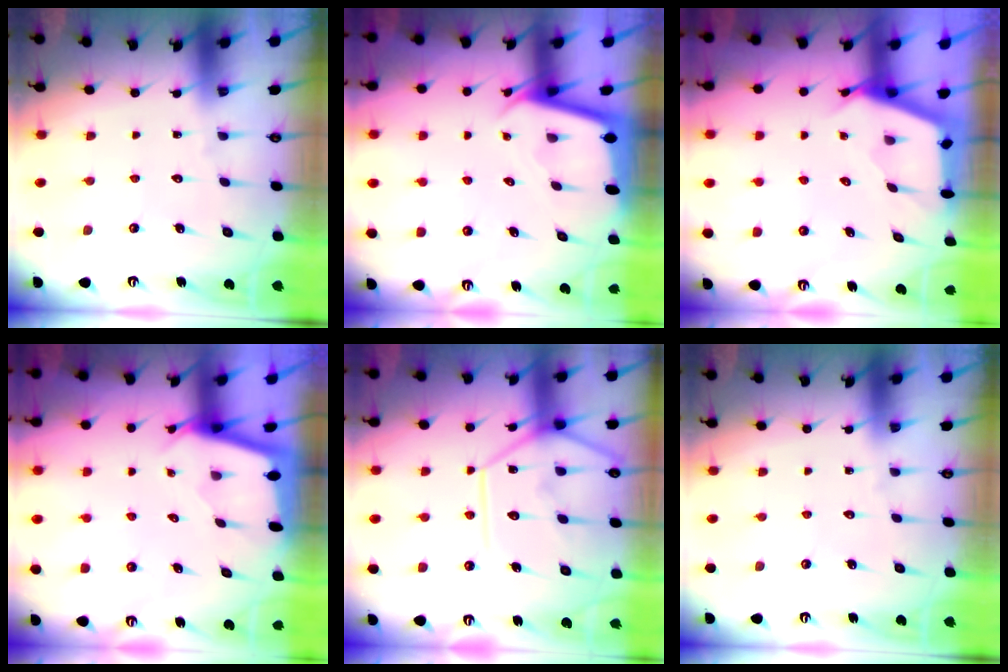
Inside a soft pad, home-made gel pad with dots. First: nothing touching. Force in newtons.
{"total": 2.3, "press": 2.3, "slide": 0.1}
{"total": 2.7, "press": 2.7, "slide": 0.3}
{"total": 2.3, "press": 2.3, "slide": 0.1}
{"total": 14.7, "press": 14.6, "slide": 1.7}
{"total": 0.0}